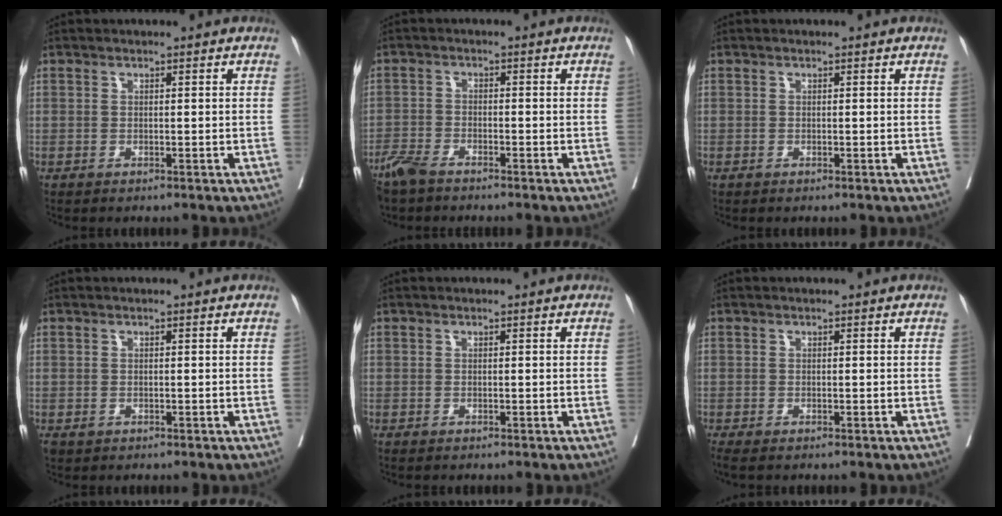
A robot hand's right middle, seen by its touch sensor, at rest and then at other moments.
{"total": 4.1, "force": [-3.5, 0.9, 2.0], "torque": [-0.041, -0.008, -0.068]}
{"total": 0.0}
{"total": 0.8, "force": [-0.3, 0.6, 0.4], "torque": [-0.008, 0.001, 0.000]}
{"total": 0.0}
{"total": 1.8, "force": [-1.6, 0.2, 0.9], "torque": [-0.018, -0.009, -0.027]}